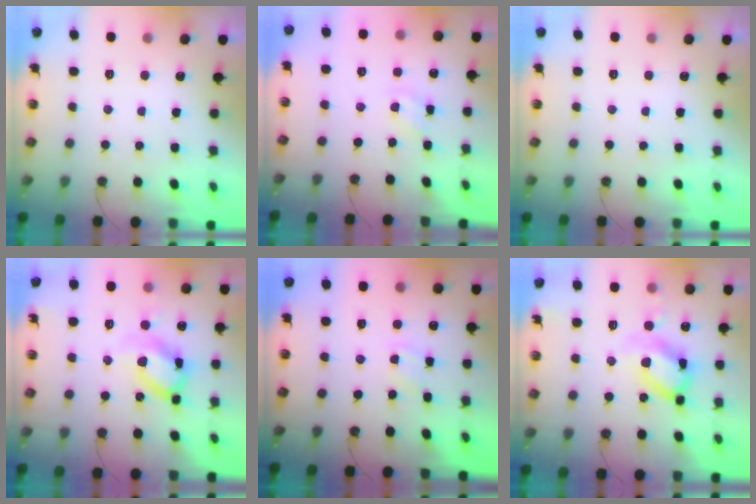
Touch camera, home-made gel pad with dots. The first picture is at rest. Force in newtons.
{"total": 3.4, "press": 3.4, "slide": 0.2}
{"total": 0.0}
{"total": 14.9, "press": 14.9, "slide": 1.2}
{"total": 2.0, "press": 2.0, "slide": 0.4}
{"total": 14.6, "press": 14.5, "slide": 1.3}